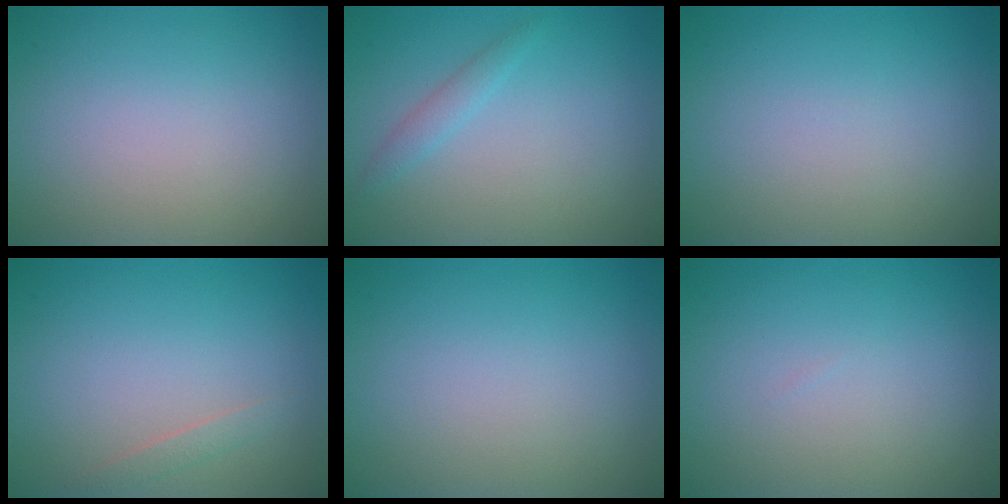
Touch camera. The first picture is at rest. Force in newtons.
{"total": 1.3, "press": 1.3, "slide": 0.0}
{"total": 0.0}
{"total": 0.8, "press": 0.8, "slide": 0.0}
{"total": 0.0}
{"total": 0.0}